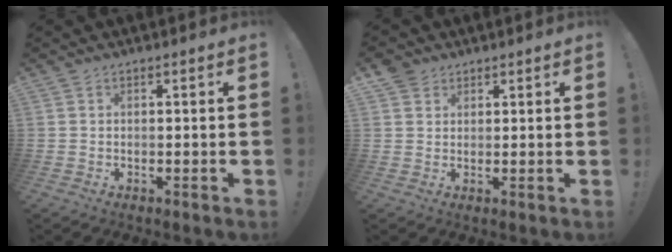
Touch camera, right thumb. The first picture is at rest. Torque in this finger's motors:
{"motor_torque": [0.36, 0.24, 0.25, 0.02, 0.08]}